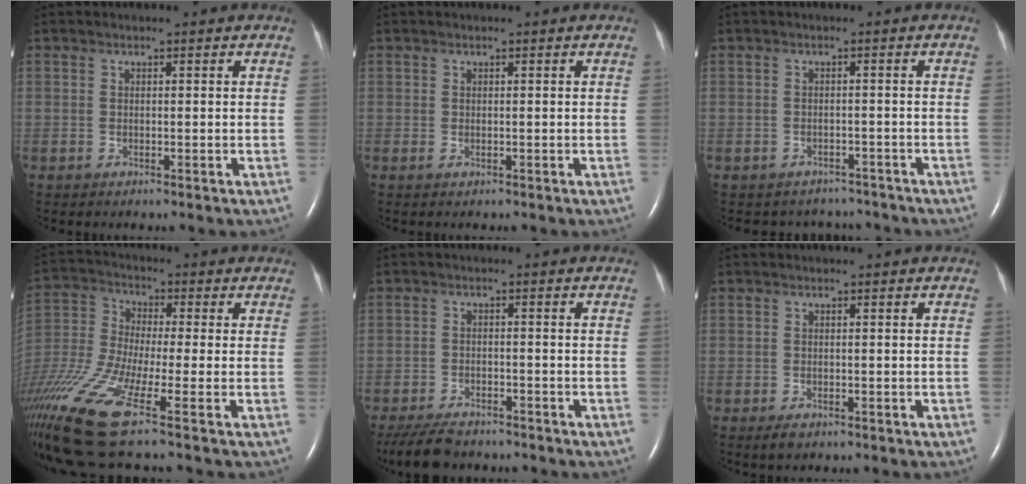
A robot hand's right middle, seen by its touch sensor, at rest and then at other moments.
{"total": 1.8, "force": [0.4, -0.7, -1.6], "torque": [0.030, 0.004, 0.004]}
{"total": 4.5, "force": [-4.1, 1.8, -0.6], "torque": [0.003, 0.013, -0.048]}
{"total": 19.2, "force": [-10.9, 2.3, 15.7], "torque": [-0.393, -0.037, -0.212]}
{"total": 8.1, "force": [-6.9, 2.6, 3.2], "torque": [-0.060, -0.015, -0.111]}
{"total": 1.4, "force": [-0.9, 0.7, 0.9], "torque": [-0.020, -0.002, -0.011]}